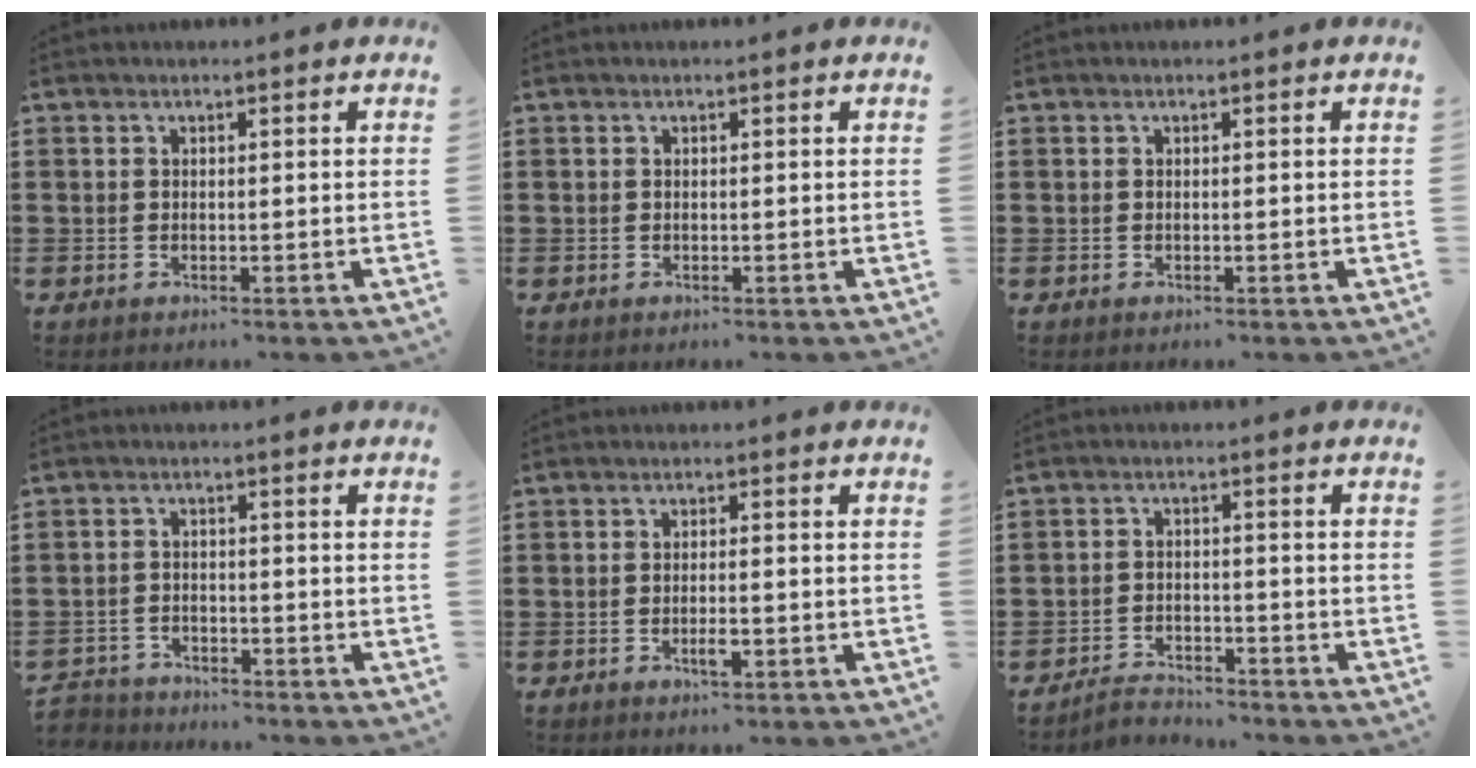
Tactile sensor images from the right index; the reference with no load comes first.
{"total": 0.0}
{"total": 0.0}
{"total": 2.6, "force": [-2.5, 0.5, -0.3], "torque": [-0.004, 0.000, -0.056]}
{"total": 2.6, "force": [-0.9, 0.5, 2.3], "torque": [-0.048, -0.003, -0.018]}
{"total": 2.8, "force": [-2.8, 0.5, 0.2], "torque": [-0.012, 0.004, -0.059]}